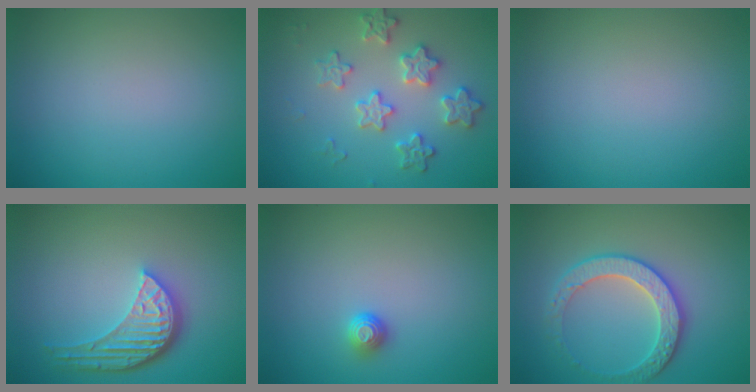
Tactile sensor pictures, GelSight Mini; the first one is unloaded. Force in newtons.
{"total": 3.6, "press": 3.5, "slide": 0.5}
{"total": 0.0}
{"total": 5.3, "press": 3.9, "slide": 3.5}
{"total": 1.1, "press": 1.0, "slide": 0.5}
{"total": 3.7, "press": 3.7, "slide": 0.7}